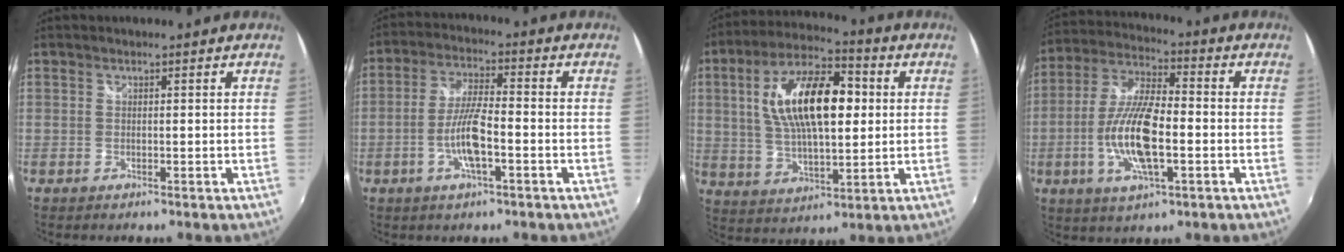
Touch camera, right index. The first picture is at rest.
{"total": 7.9, "force": [-2.9, 1.5, 7.3], "torque": [-0.146, 0.000, -0.054]}
{"total": 17.6, "force": [3.0, 7.7, 15.6], "torque": [-0.284, 0.022, 0.053]}
{"total": 13.7, "force": [-3.2, 4.3, 12.5], "torque": [-0.259, -0.004, -0.063]}